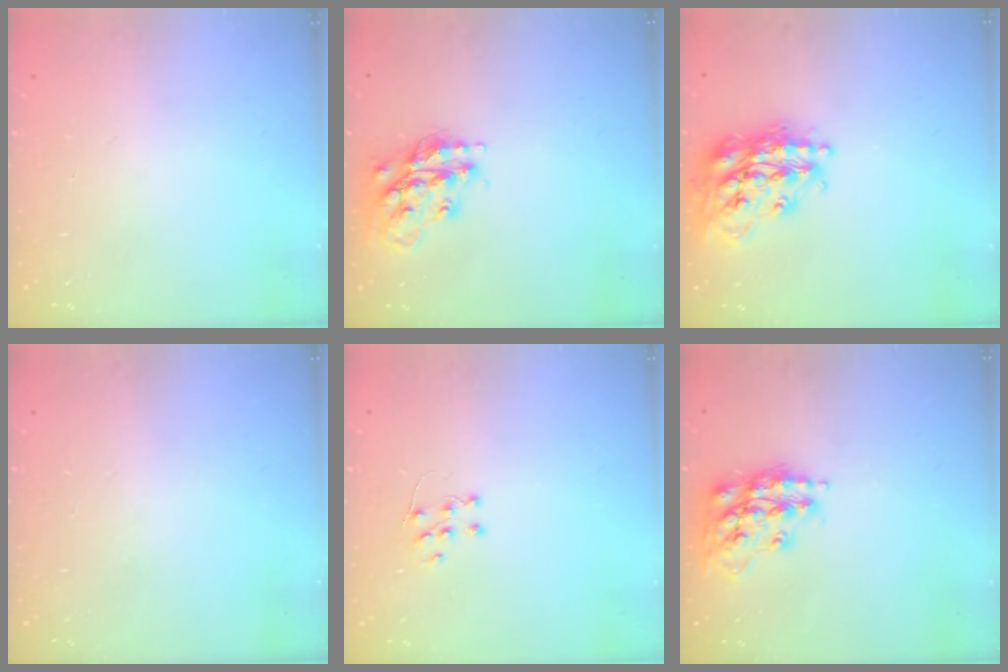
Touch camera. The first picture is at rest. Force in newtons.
{"total": 16.1, "press": 16.0, "slide": 1.3}
{"total": 20.7, "press": 20.6, "slide": 1.6}
{"total": 0.0}
{"total": 5.7, "press": 5.6, "slide": 0.4}
{"total": 14.8, "press": 14.7, "slide": 1.5}